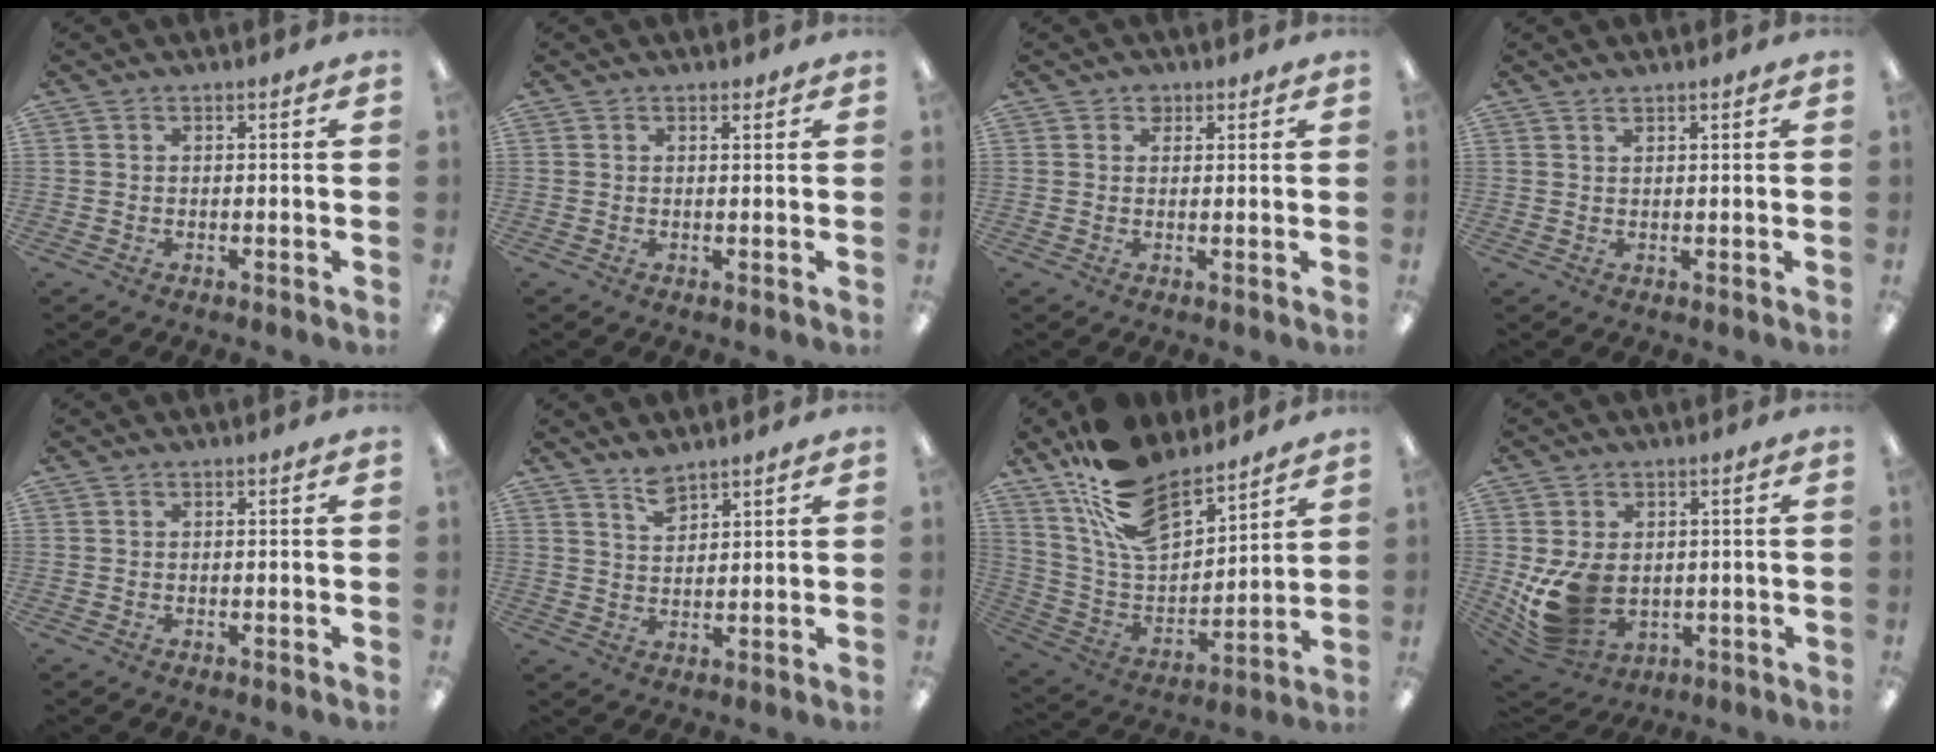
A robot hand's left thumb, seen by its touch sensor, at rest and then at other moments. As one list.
[{"total": 1.0, "force": [0.8, 0.6, 0.3], "torque": [0.001, -0.004, 0.014]}, {"total": 2.1, "force": [1.4, 1.4, 0.5], "torque": [-0.004, 0.000, 0.023]}, {"total": 1.1, "force": [1.0, 0.4, 0.3], "torque": [-0.007, -0.002, 0.020]}, {"total": 0.0}, {"total": 4.8, "force": [4.0, 1.9, 1.8], "torque": [-0.035, -0.018, 0.074]}, {"total": 19.1, "force": [14.5, 8.6, 9.1], "torque": [-0.192, -0.080, 0.267]}, {"total": 11.8, "force": [-0.5, 9.2, 7.4], "torque": [-0.150, -0.001, -0.003]}]